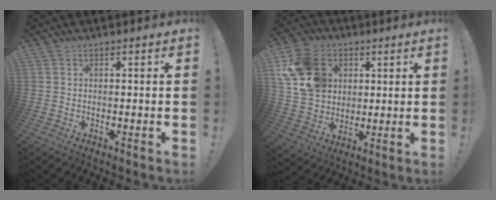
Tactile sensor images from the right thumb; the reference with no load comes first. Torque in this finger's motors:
{"motor_torque": [1.80, 1.80, 0.50, 0.38, 0.13]}